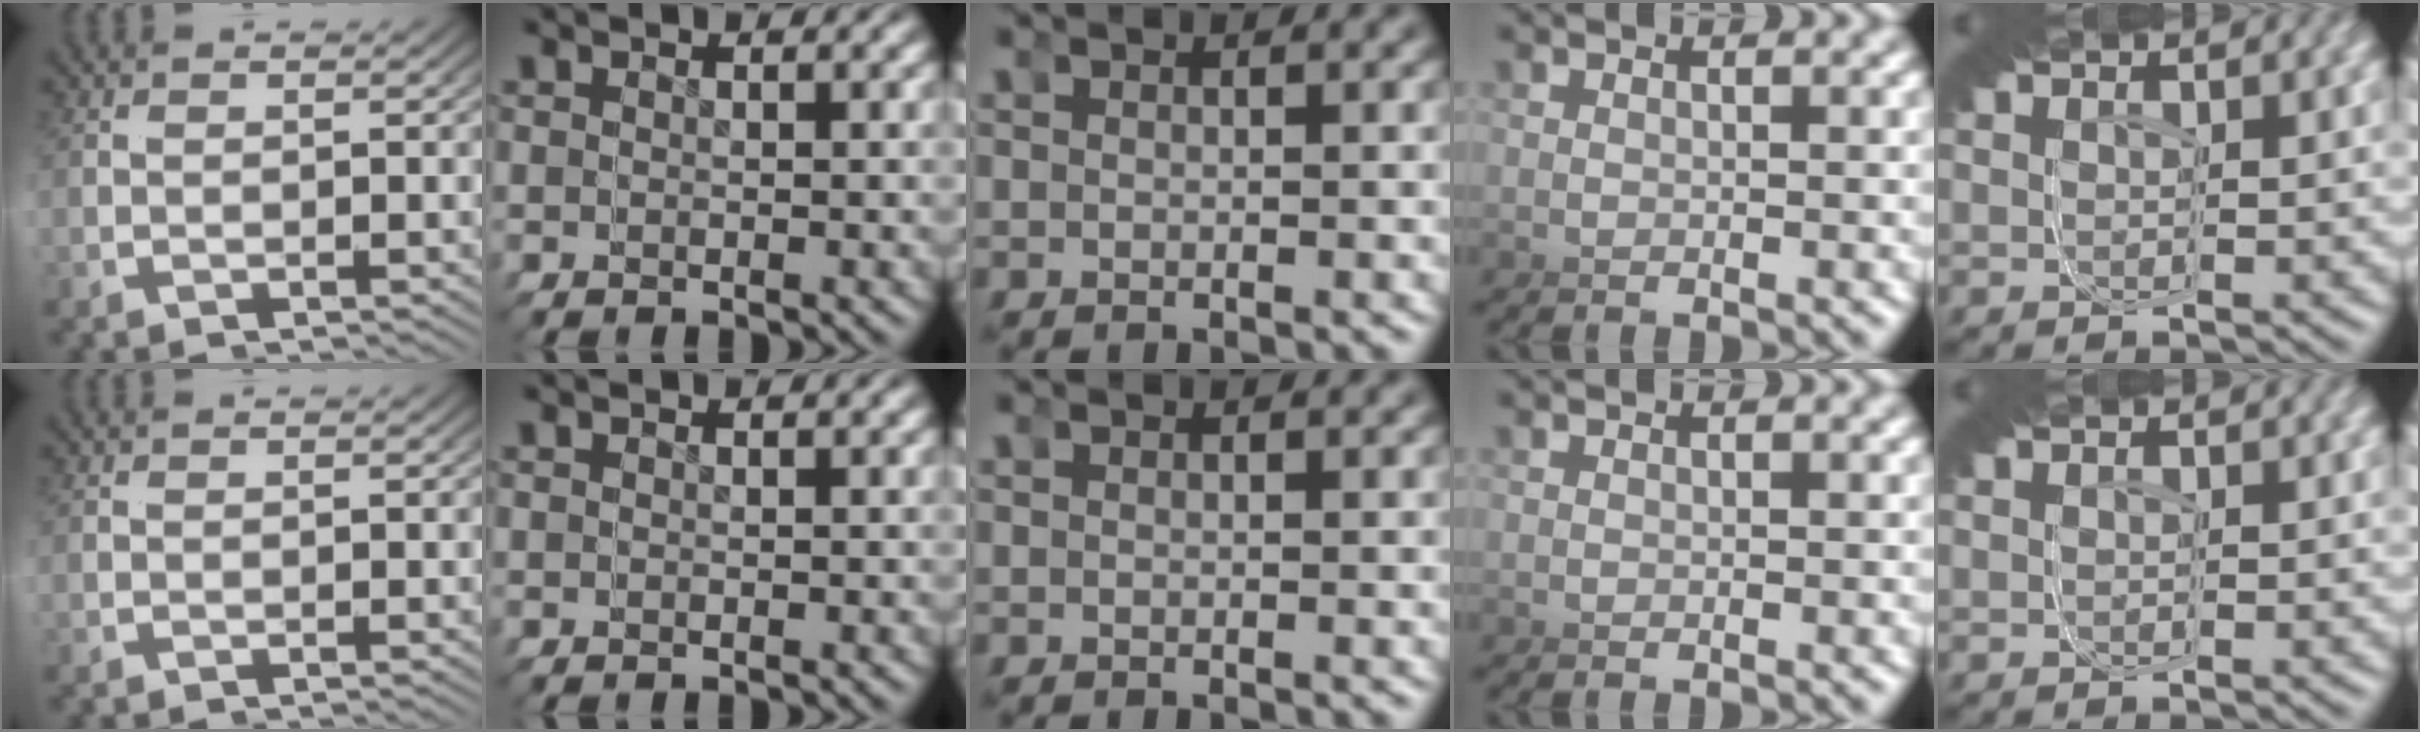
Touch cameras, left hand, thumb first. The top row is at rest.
{}